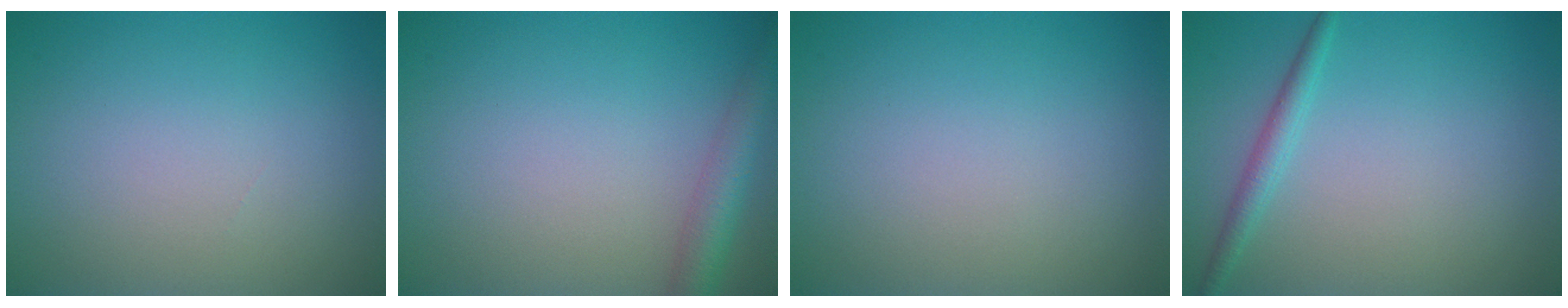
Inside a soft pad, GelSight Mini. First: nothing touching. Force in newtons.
{"total": 3.3, "press": 3.3, "slide": 0.1}
{"total": 0.0}
{"total": 1.7, "press": 1.7, "slide": 0.0}